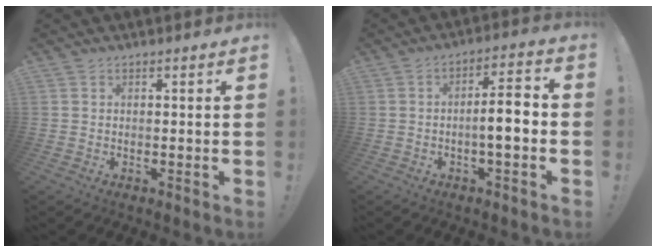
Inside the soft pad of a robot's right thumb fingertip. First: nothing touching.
{"total": 8.2, "force": [-1.7, 1.7, 7.8], "torque": [-0.123, 0.009, -0.033]}